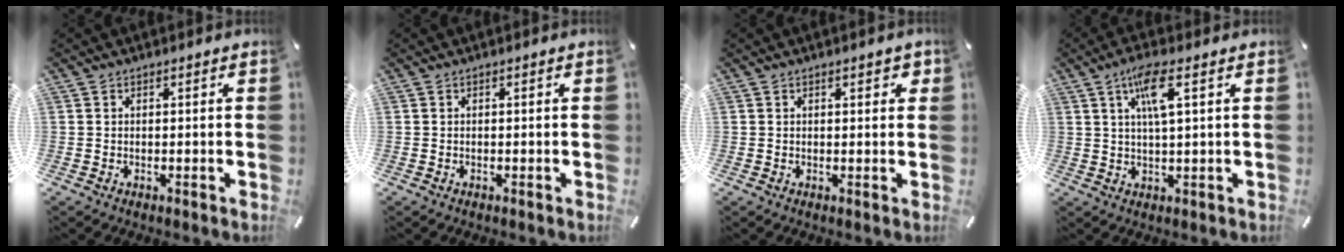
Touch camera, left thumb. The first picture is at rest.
{"total": 0.0}
{"total": 1.4, "force": [0.7, 0.7, 1.1], "torque": [-0.014, 0.001, 0.009]}
{"total": 7.4, "force": [2.9, 1.3, 6.7], "torque": [-0.130, 0.002, 0.045]}